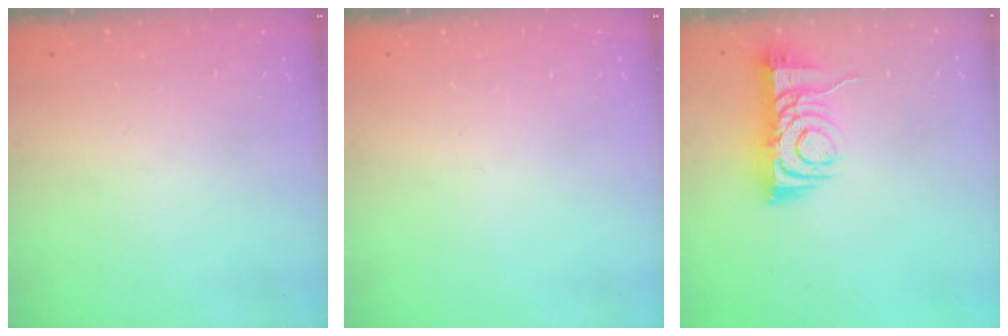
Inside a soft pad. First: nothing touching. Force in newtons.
{"total": 0.0}
{"total": 8.0, "press": 7.9, "slide": 1.3}